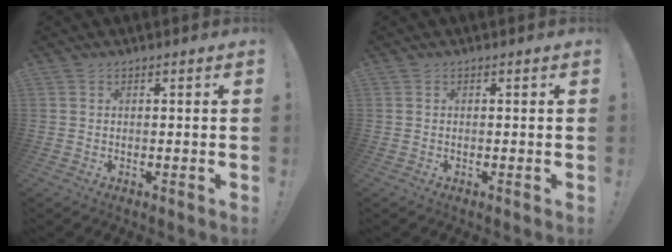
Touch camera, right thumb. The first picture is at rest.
{"total": 0.0}